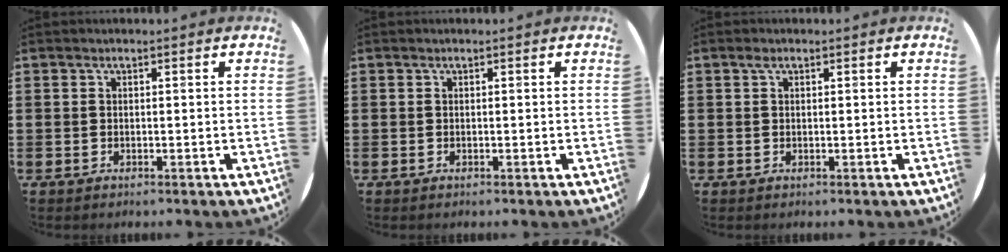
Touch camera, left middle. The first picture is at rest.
{"total": 0.0}
{"total": 0.7, "force": [0.4, 0.5, 0.4], "torque": [-0.001, 0.001, 0.005]}